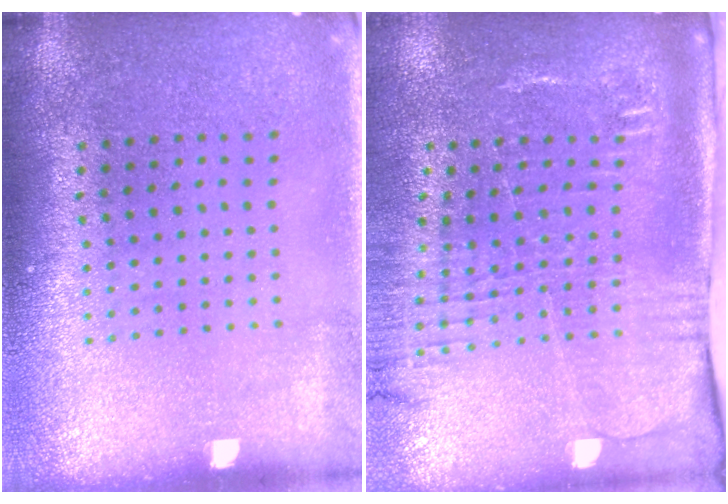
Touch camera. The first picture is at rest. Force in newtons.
{"total": 2.7, "press": 2.1, "slide": 1.7}